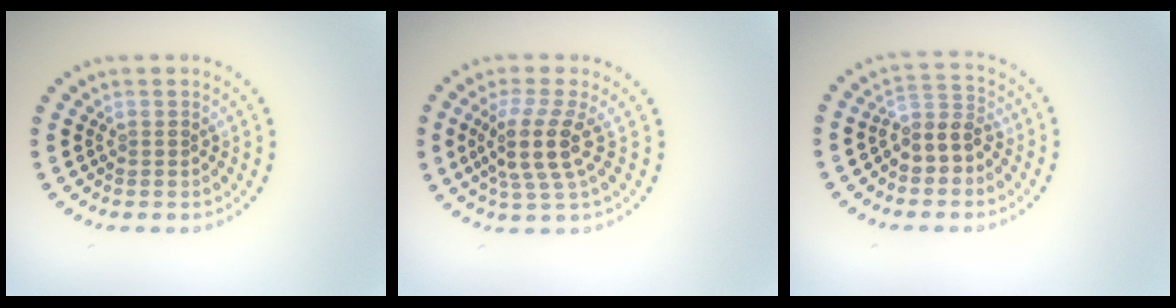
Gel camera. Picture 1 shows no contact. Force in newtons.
{"total": 4.0, "press": 3.1, "slide": 2.5}
{"total": 3.3, "press": 2.8, "slide": 1.6}